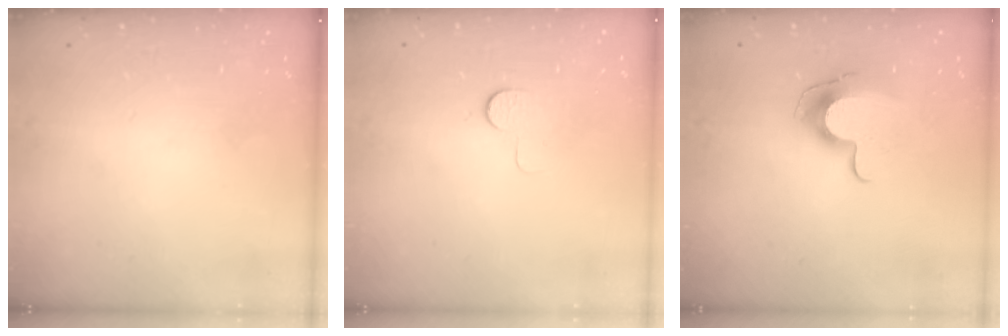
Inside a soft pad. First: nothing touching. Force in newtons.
{"total": 6.5, "press": 6.5, "slide": 0.5}
{"total": 10.8, "press": 10.8, "slide": 1.0}